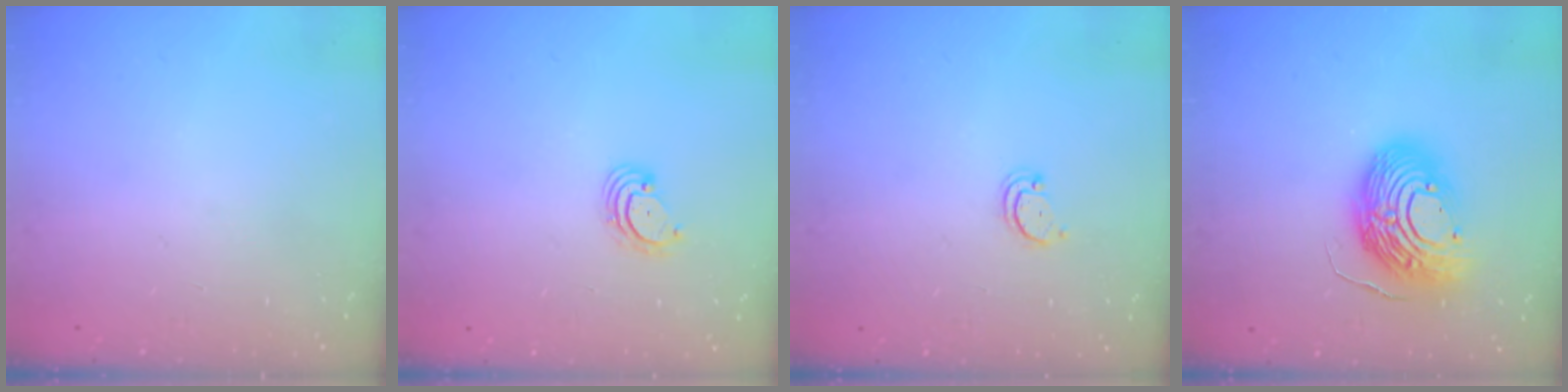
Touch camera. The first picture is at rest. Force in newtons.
{"total": 2.9, "press": 2.9, "slide": 0.4}
{"total": 2.2, "press": 2.2, "slide": 0.4}
{"total": 16.0, "press": 15.8, "slide": 2.4}